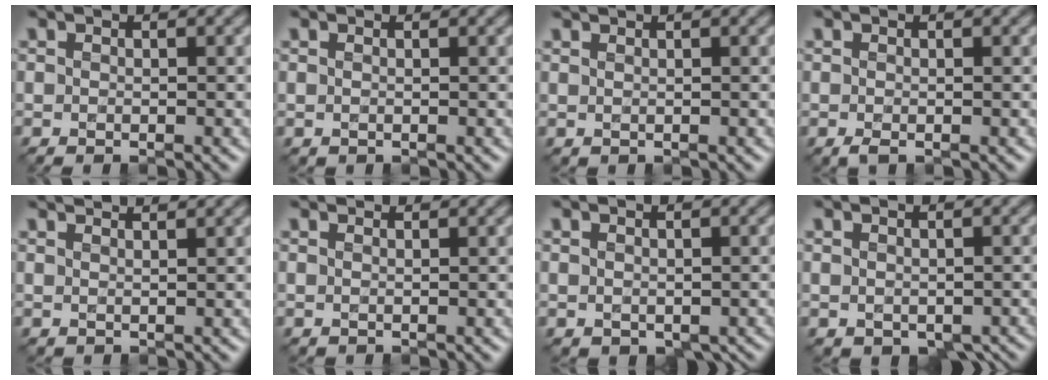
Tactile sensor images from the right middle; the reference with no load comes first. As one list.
[{"total": 0.6, "force": [0.4, -0.1, -0.4], "torque": [0.000, -0.003, 0.005]}, {"total": 1.1, "force": [1.1, 0.0, -0.1], "torque": [0.000, 0.001, 0.015]}, {"total": 0.0}, {"total": 3.7, "force": [3.4, 0.9, 1.2], "torque": [0.001, 0.020, 0.020]}, {"total": 2.6, "force": [2.4, 0.6, 0.5], "torque": [-0.003, 0.003, 0.015]}, {"total": 0.7, "force": [0.0, 0.6, 0.4], "torque": [-0.010, -0.006, 0.011]}, {"total": 1.4, "force": [-0.5, 1.0, 0.9], "torque": [-0.017, -0.011, 0.008]}]